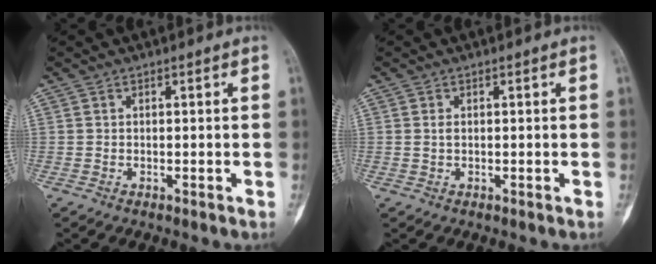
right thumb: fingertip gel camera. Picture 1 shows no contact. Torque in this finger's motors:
{"motor_torque": [-0.15, 0.12, 0.29, -0.02, -0.01]}